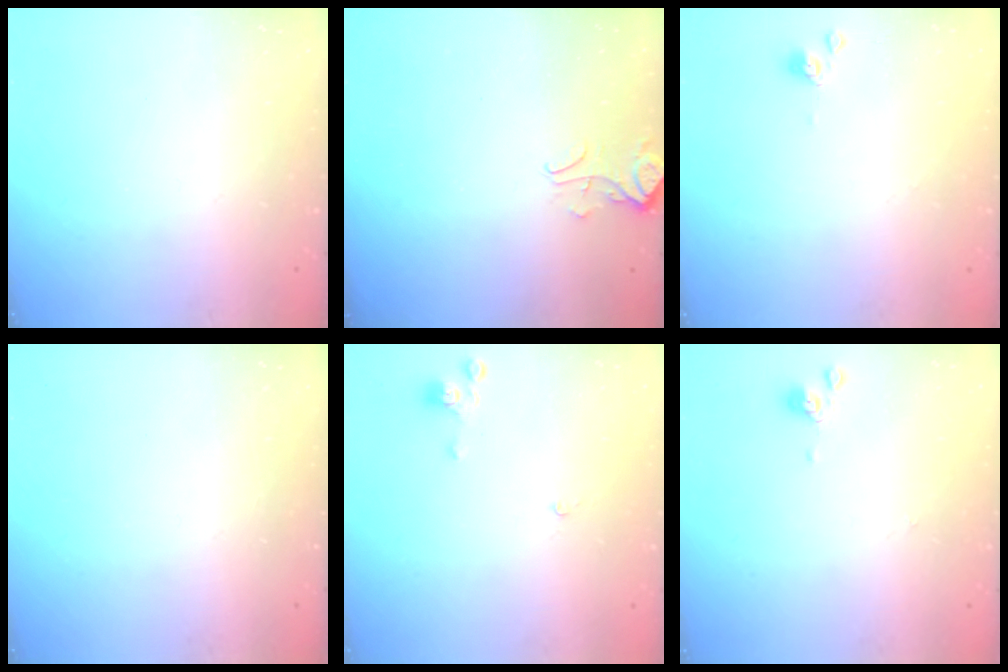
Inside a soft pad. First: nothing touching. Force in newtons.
{"total": 2.7, "press": 2.7, "slide": 0.5}
{"total": 0.0}
{"total": 0.0}
{"total": 0.0}
{"total": 0.0}